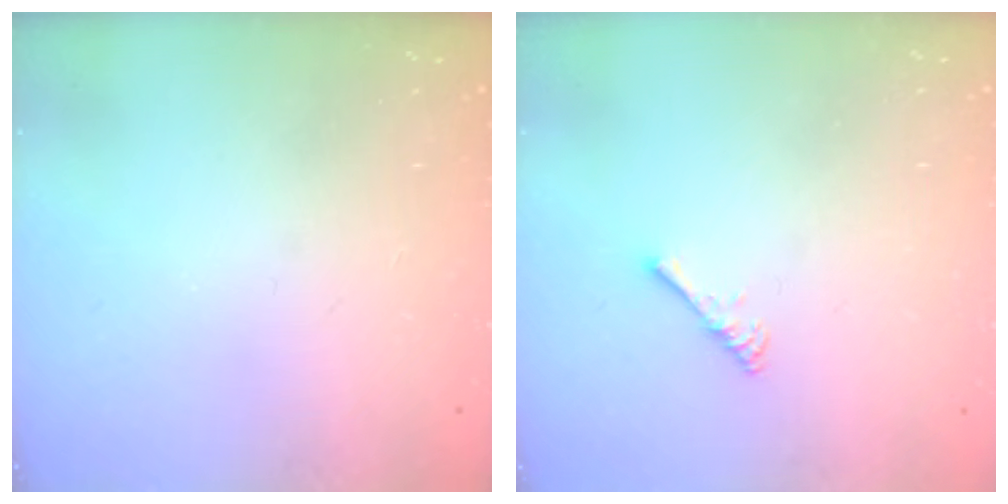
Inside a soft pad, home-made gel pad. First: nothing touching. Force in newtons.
{"total": 2.4, "press": 2.4, "slide": 0.4}